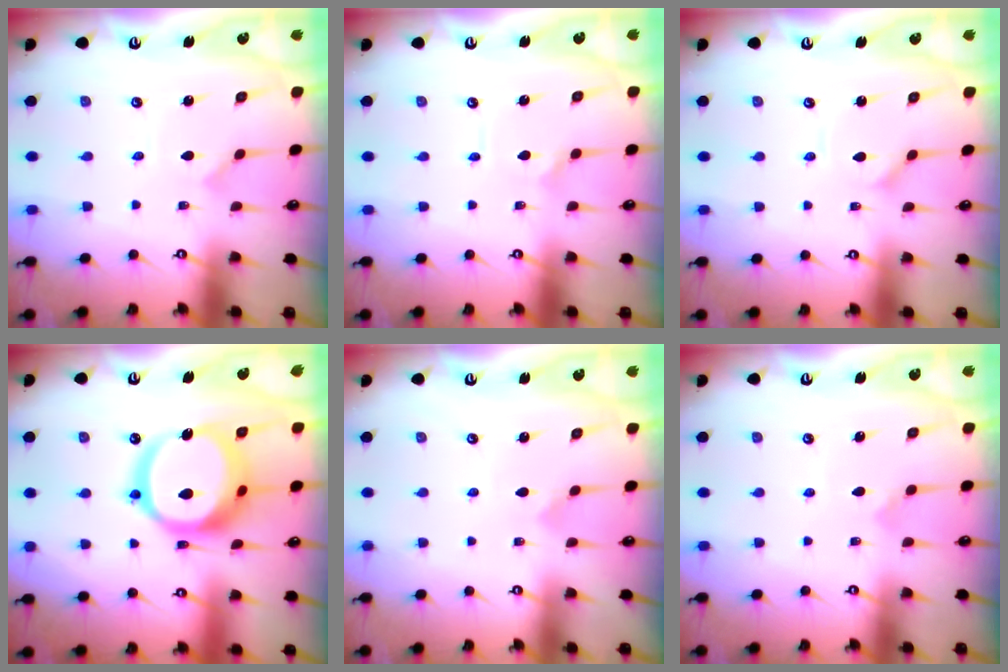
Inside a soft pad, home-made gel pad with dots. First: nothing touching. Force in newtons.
{"total": 1.6, "press": 1.6, "slide": 0.1}
{"total": 1.2, "press": 1.2, "slide": 0.2}
{"total": 19.1, "press": 19.0, "slide": 2.1}
{"total": 1.0, "press": 1.0, "slide": 0.1}
{"total": 2.7, "press": 2.6, "slide": 0.5}